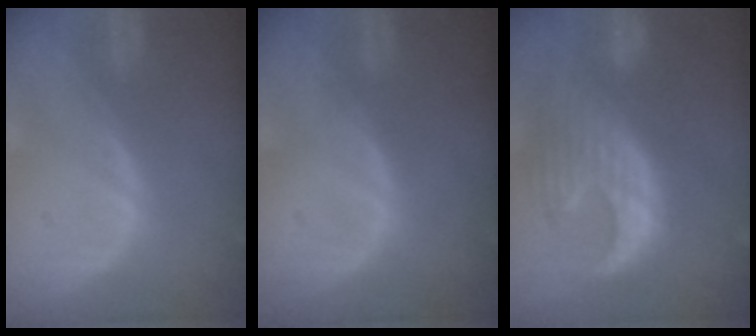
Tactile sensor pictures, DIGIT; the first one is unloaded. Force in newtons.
{"total": 0.0}
{"total": 12.3, "press": 11.3, "slide": 4.8}